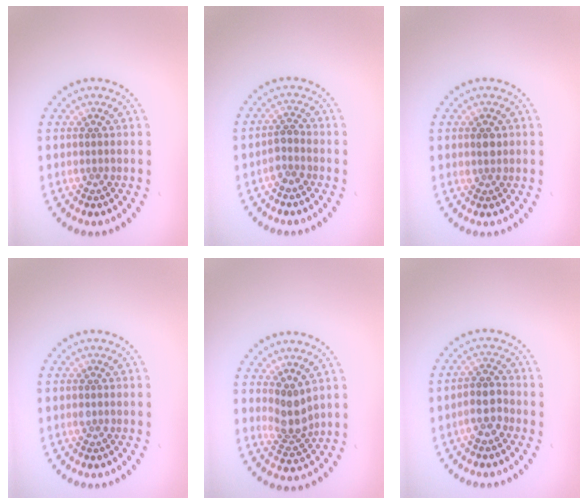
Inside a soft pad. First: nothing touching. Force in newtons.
{"total": 1.6, "press": 1.3, "slide": 1.0}
{"total": 1.1, "press": 1.0, "slide": 0.5}
{"total": 0.7, "press": 0.6, "slide": 0.1}
{"total": 2.7, "press": 2.1, "slide": 1.7}
{"total": 2.4, "press": 2.1, "slide": 1.2}